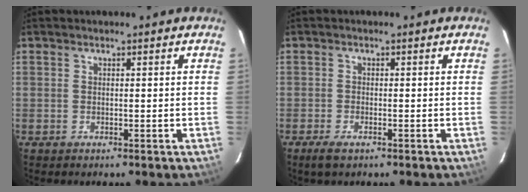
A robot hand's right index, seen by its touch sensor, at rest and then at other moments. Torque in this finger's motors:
{"motor_torque": [0.20, -0.18, 0.16, 0.03]}